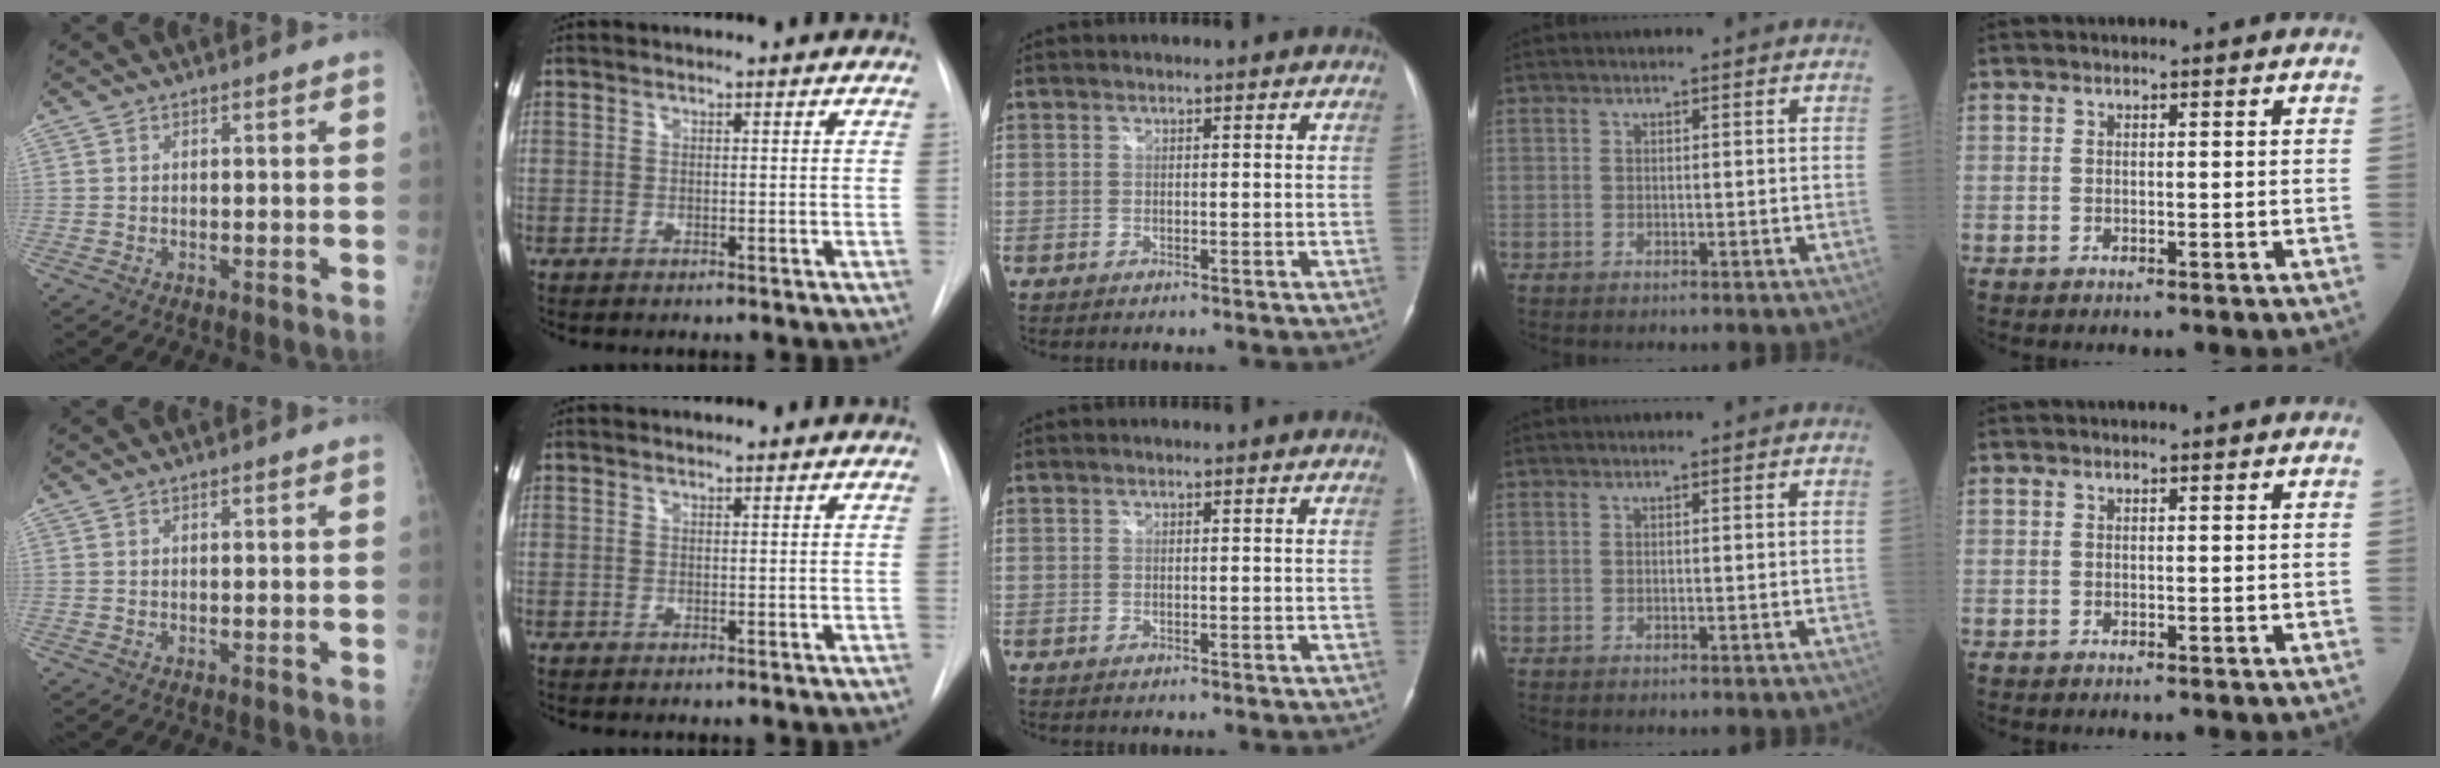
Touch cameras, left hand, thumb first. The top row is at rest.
{"index": {"total": 0.8, "force": [0.8, 0.1, 0.1], "torque": [-0.006, 0.009, 0.010]}}